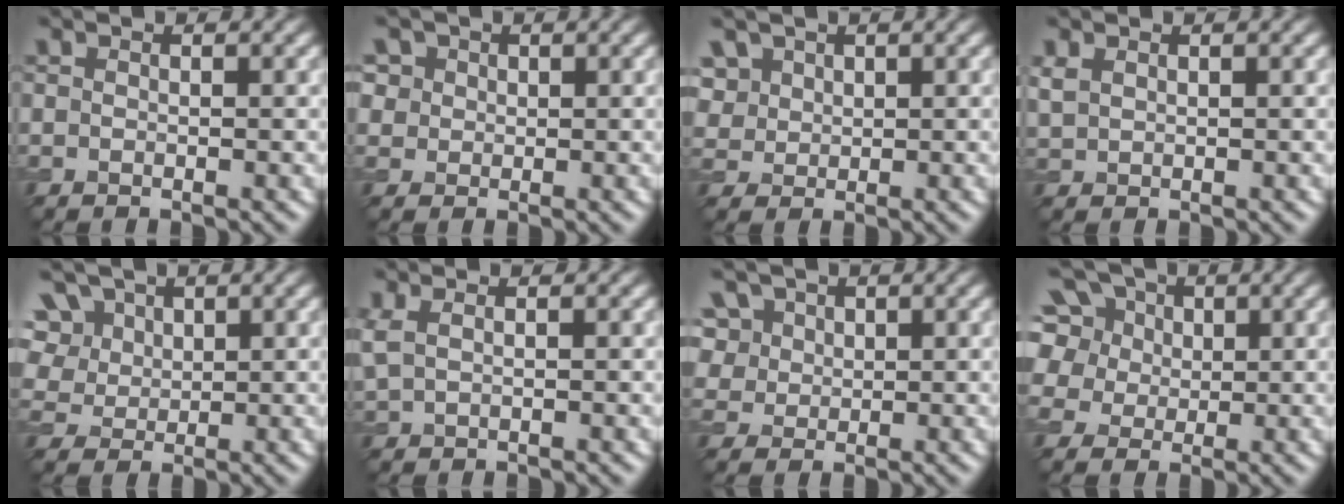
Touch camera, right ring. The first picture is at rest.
{"total": 4.4, "force": [2.2, 3.4, 1.7], "torque": [-0.047, 0.008, 0.031]}
{"total": 4.1, "force": [2.1, 3.0, 1.7], "torque": [-0.065, 0.011, 0.052]}
{"total": 1.1, "force": [0.6, 0.7, 0.6], "torque": [-0.020, -0.001, 0.018]}
{"total": 7.9, "force": [4.0, 5.8, 3.6], "torque": [-0.088, 0.019, 0.059]}
{"total": 1.6, "force": [0.8, 0.7, 1.2], "torque": [-0.028, 0.003, 0.018]}
{"total": 6.8, "force": [3.3, 5.2, 2.9], "torque": [-0.076, 0.017, 0.050]}
{"total": 10.6, "force": [4.8, 8.1, 4.8], "torque": [-0.118, 0.032, 0.067]}